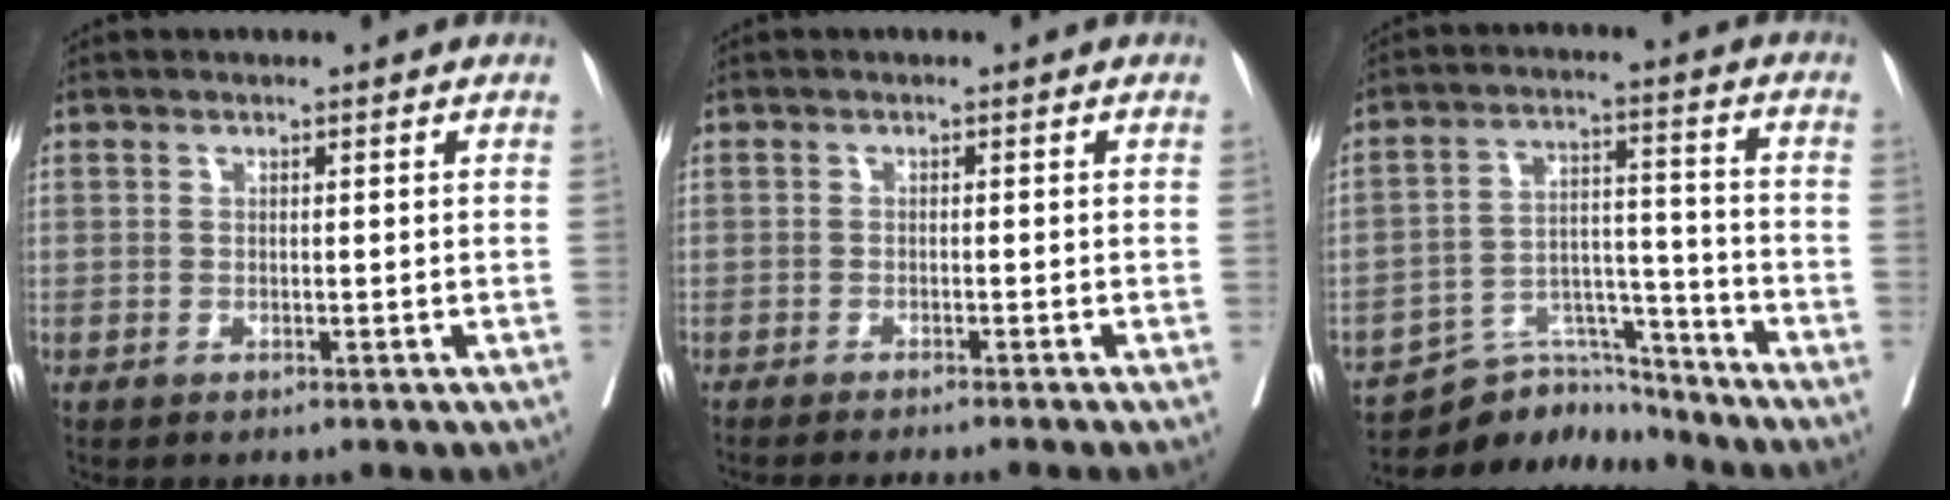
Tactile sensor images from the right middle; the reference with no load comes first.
{"total": 7.5, "force": [-6.6, -1.1, 3.5], "torque": [-0.014, -0.017, -0.090]}
{"total": 8.8, "force": [-8.7, 1.6, -0.4], "torque": [0.011, 0.040, -0.153]}